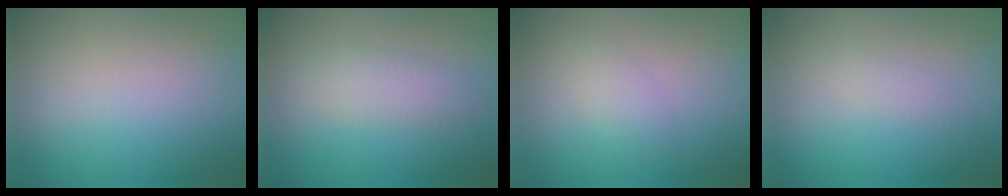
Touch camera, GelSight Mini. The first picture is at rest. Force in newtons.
{"total": 2.4, "press": 2.4, "slide": 0.1}
{"total": 2.5, "press": 2.4, "slide": 0.3}
{"total": 0.7, "press": 0.7, "slide": 0.0}